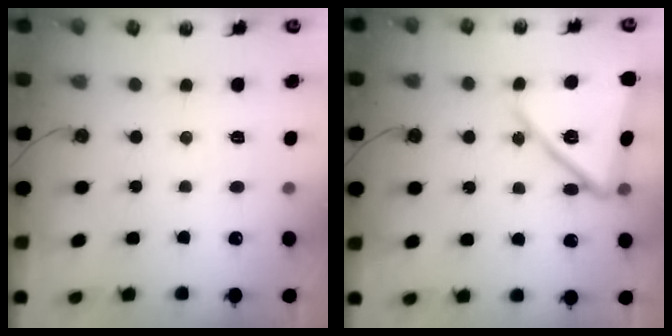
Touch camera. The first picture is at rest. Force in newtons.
{"total": 15.4, "press": 12.5, "slide": 9.1}